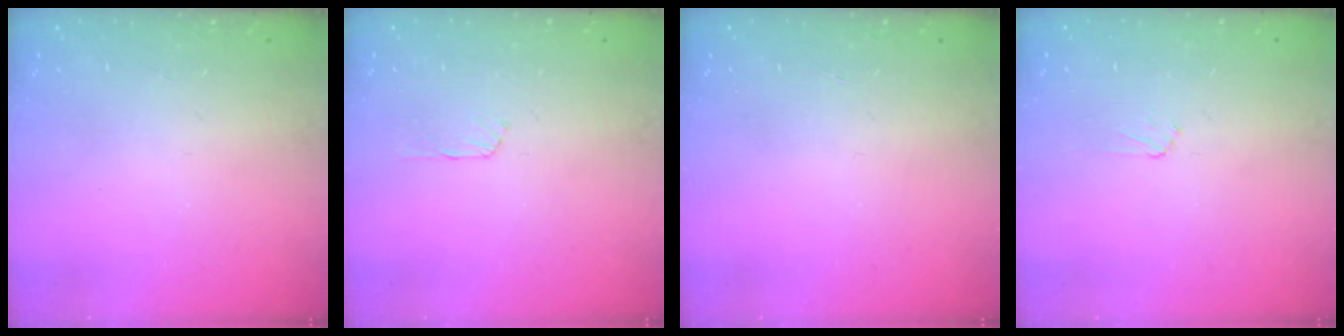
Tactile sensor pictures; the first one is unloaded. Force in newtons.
{"total": 3.0, "press": 2.9, "slide": 0.4}
{"total": 0.0}
{"total": 2.7, "press": 2.6, "slide": 0.4}